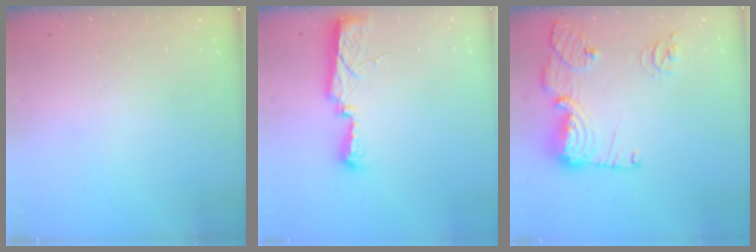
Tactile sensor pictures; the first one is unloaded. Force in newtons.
{"total": 7.8, "press": 7.7, "slide": 1.2}
{"total": 15.8, "press": 15.7, "slide": 1.8}